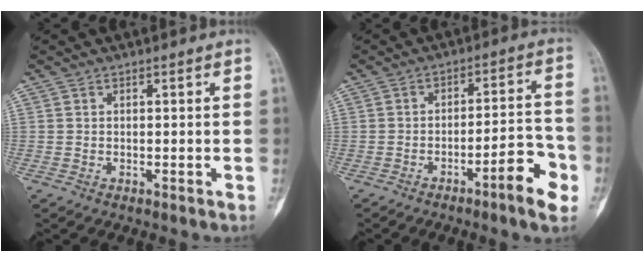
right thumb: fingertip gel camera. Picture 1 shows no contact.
{"total": 9.6, "force": [-4.6, 1.8, 8.2], "torque": [-0.109, 0.033, -0.066]}